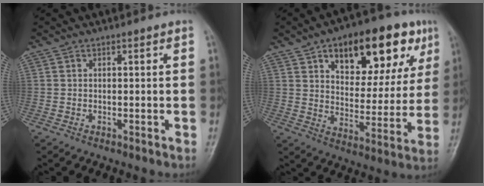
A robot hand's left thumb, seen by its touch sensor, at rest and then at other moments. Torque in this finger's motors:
{"motor_torque": [1.34, 1.34, 1.54, -1.23, 0.12]}